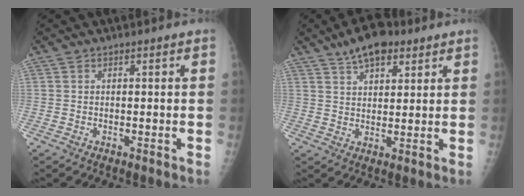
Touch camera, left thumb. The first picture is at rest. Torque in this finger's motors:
{"motor_torque": [0.08, 0.08, 0.50, -0.33, 0.03]}